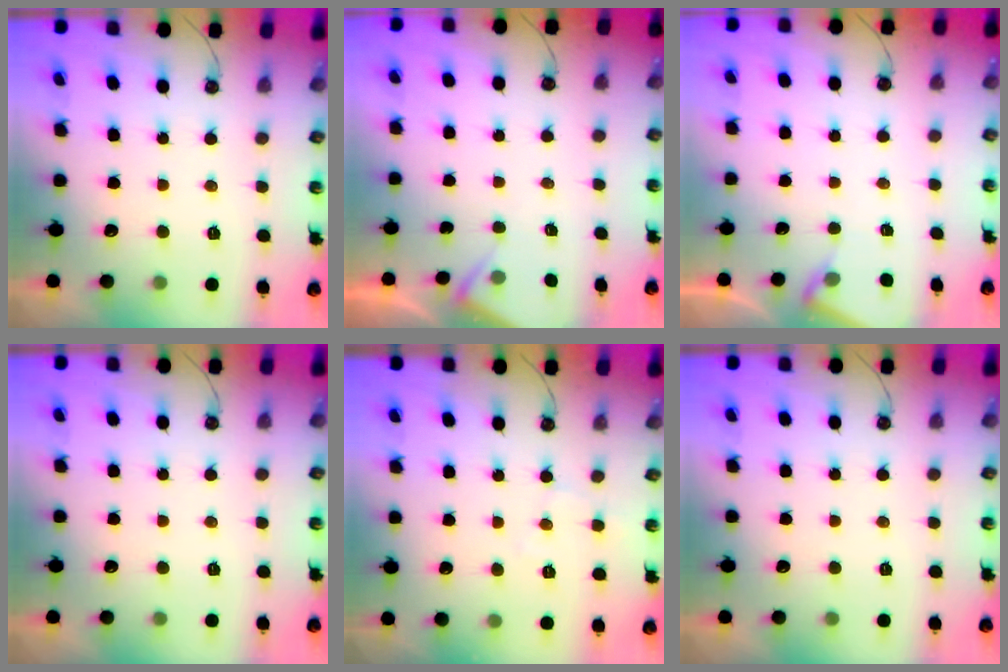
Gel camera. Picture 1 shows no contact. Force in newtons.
{"total": 5.1, "press": 5.1, "slide": 0.5}
{"total": 4.1, "press": 4.1, "slide": 0.6}
{"total": 0.0}
{"total": 5.8, "press": 5.8, "slide": 0.7}
{"total": 0.0}